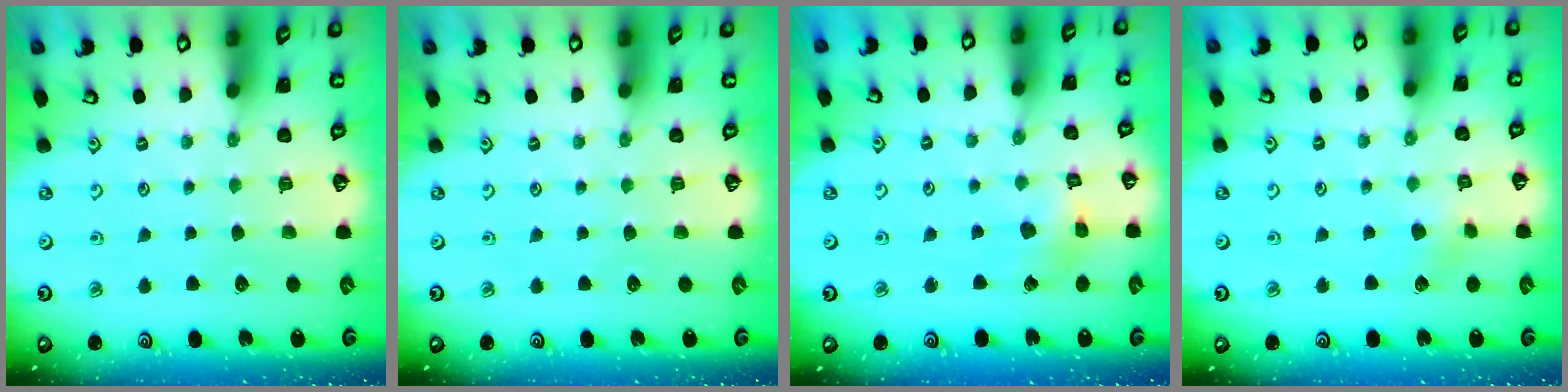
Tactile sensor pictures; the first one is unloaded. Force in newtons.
{"total": 0.0}
{"total": 4.7, "press": 4.7, "slide": 0.5}
{"total": 2.6, "press": 2.6, "slide": 0.4}